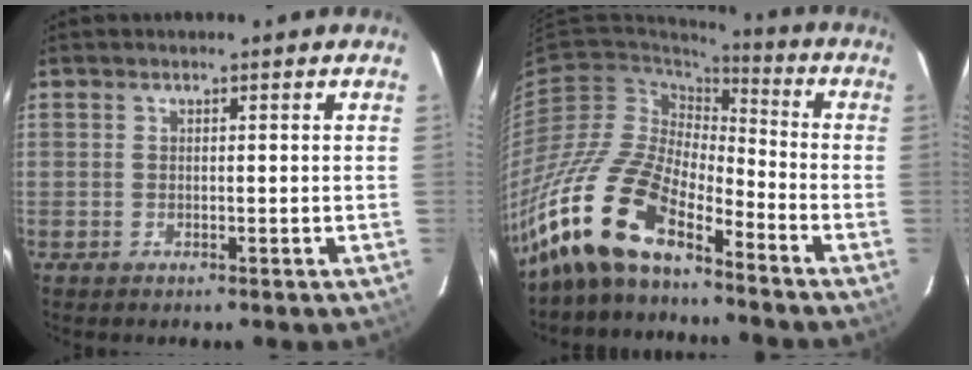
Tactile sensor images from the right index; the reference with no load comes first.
{"total": 19.1, "force": [-14.7, 6.5, 10.2], "torque": [-0.222, -0.010, -0.292]}